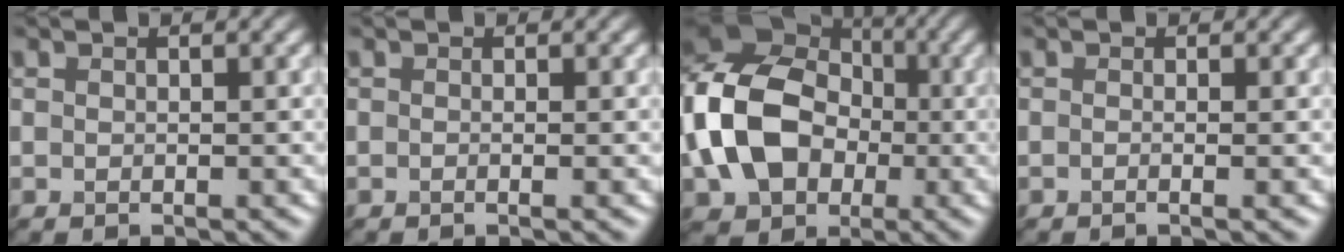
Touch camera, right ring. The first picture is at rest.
{"total": 0.7, "force": [-0.2, 0.2, 0.6], "torque": [-0.010, -0.008, -0.007]}
{"total": 12.3, "force": [-1.7, 9.4, 7.8], "torque": [-0.179, -0.003, -0.043]}
{"total": 1.3, "force": [-0.1, 0.5, 1.2], "torque": [-0.011, -0.009, -0.017]}